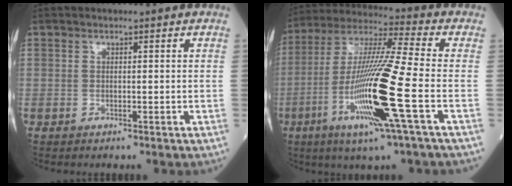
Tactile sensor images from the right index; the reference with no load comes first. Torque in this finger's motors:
{"motor_torque": [2.14, 0.00, 1.05, 0.21]}